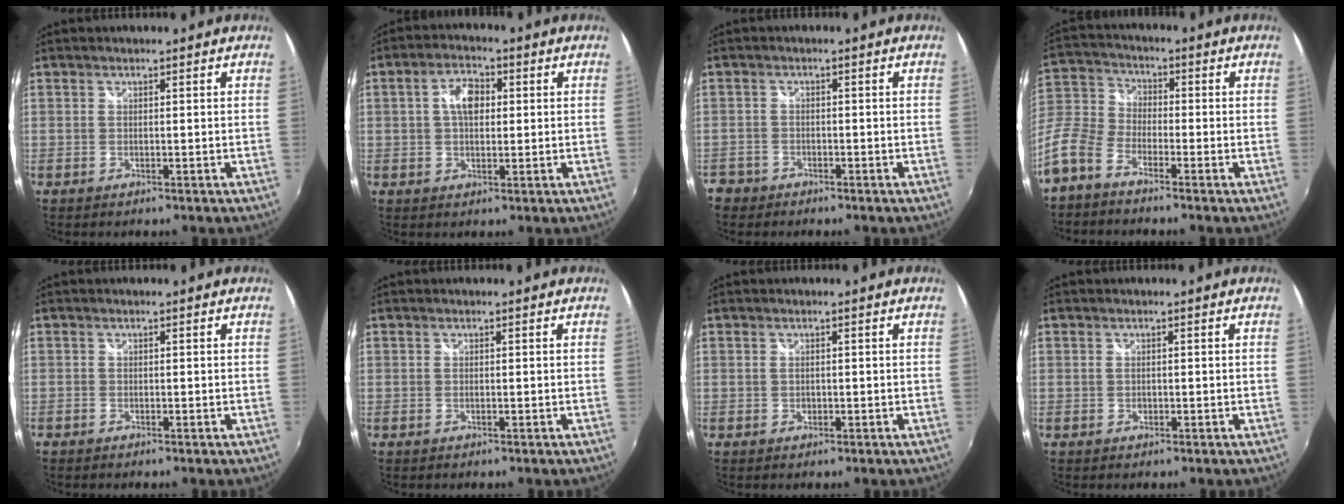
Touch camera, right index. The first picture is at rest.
{"total": 5.6, "force": [0.9, 3.4, 4.3], "torque": [-0.077, 0.015, 0.015]}
{"total": 4.5, "force": [-3.0, 3.3, 0.8], "torque": [-0.036, 0.001, -0.057]}
{"total": 10.2, "force": [-6.2, 5.8, 5.6], "torque": [-0.132, 0.012, -0.142]}
{"total": 0.6, "force": [-0.5, 0.3, 0.1], "torque": [-0.002, -0.001, -0.013]}
{"total": 0.0}
{"total": 0.7, "force": [0.0, 0.6, 0.4], "torque": [-0.005, -0.001, -0.001]}
{"total": 0.6, "force": [-0.1, 0.5, 0.3], "torque": [-0.006, -0.001, -0.002]}